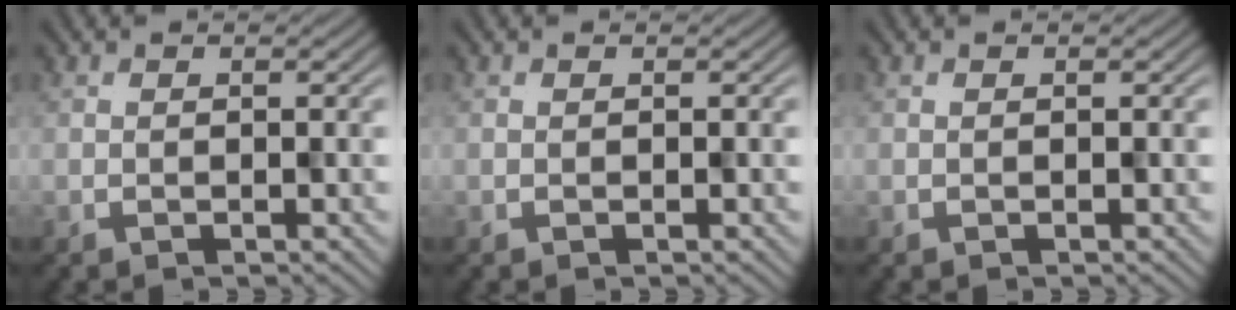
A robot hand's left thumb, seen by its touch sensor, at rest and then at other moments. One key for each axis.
{"total": 0.0}
{"total": 0.0}